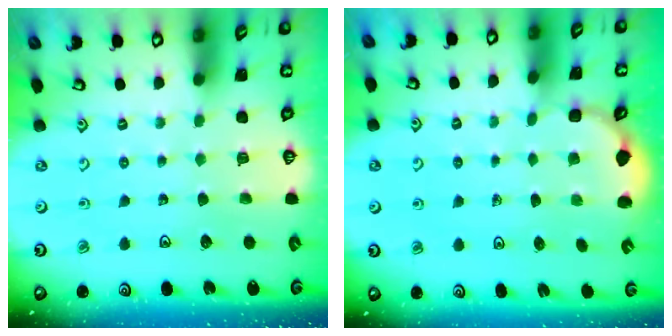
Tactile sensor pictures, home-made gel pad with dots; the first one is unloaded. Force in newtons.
{"total": 2.6, "press": 2.2, "slide": 1.5}